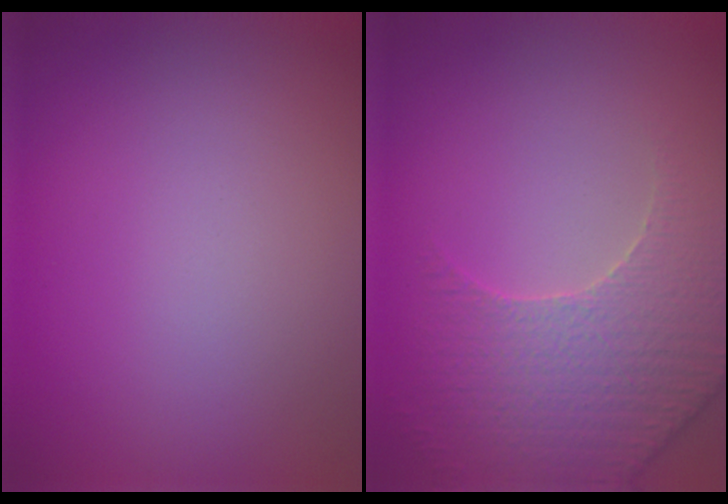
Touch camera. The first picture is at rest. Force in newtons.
{"total": 4.4, "press": 4.3, "slide": 0.8}